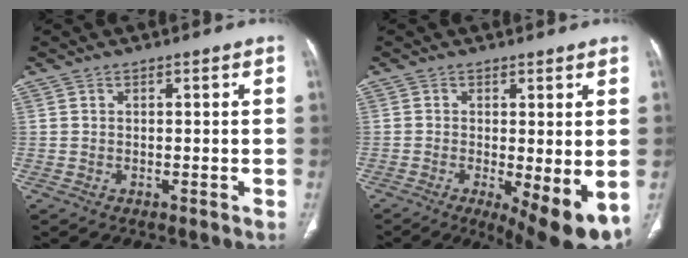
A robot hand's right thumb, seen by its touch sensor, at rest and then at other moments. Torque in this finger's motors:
{"motor_torque": [0.20, 0.99, 0.25, -0.41, 0.06]}